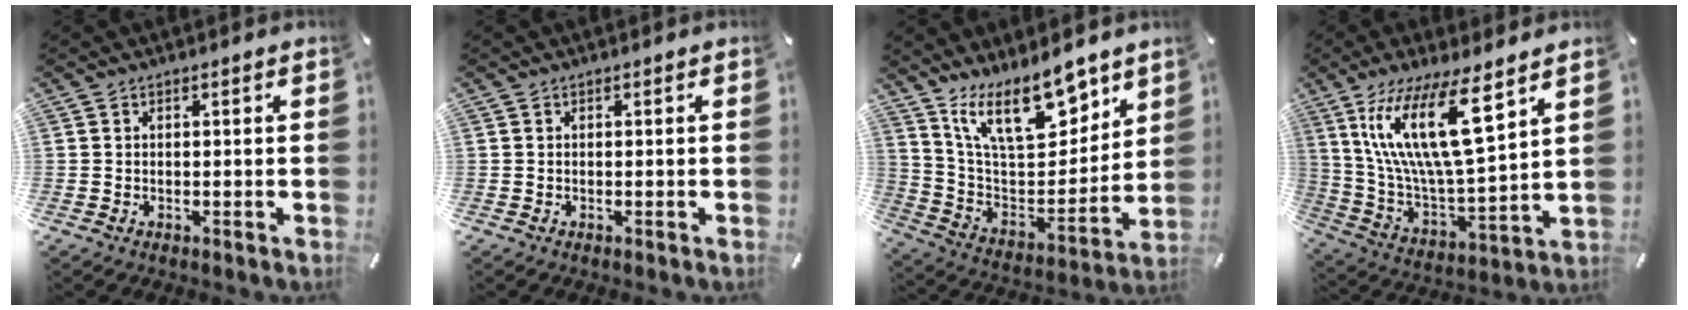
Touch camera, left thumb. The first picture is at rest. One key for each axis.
{"total": 0.0}
{"total": 19.2, "fx": 13.1, "fy": 8.7, "fz": 11.0, "tx": -0.193, "ty": -0.083, "tz": 0.231}
{"total": 19.9, "fx": 10.6, "fy": 5.6, "fz": 15.9, "tx": -0.344, "ty": -0.046, "tz": 0.169}